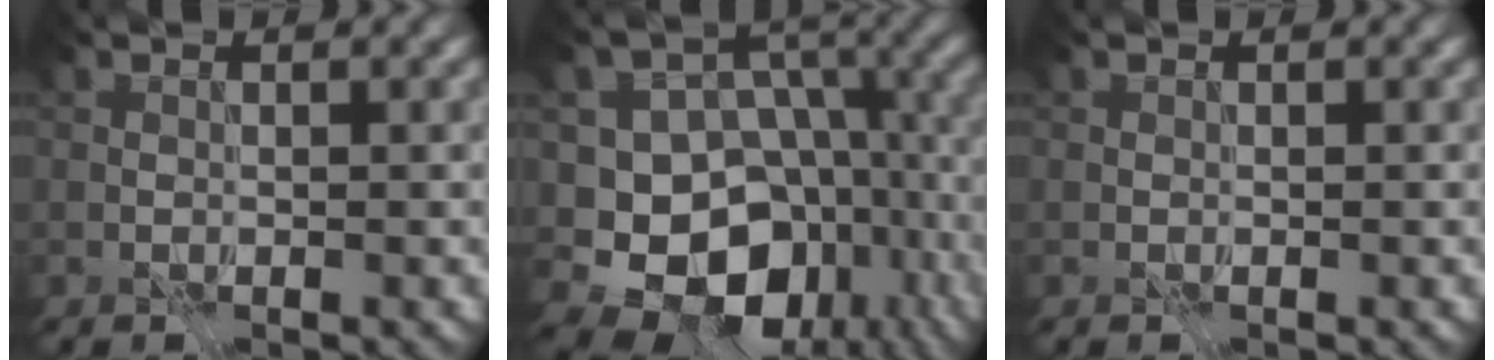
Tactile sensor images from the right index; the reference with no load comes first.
{"total": 13.7, "force": [-6.1, 10.4, 6.6], "torque": [-0.113, -0.007, -0.091]}
{"total": 0.0}